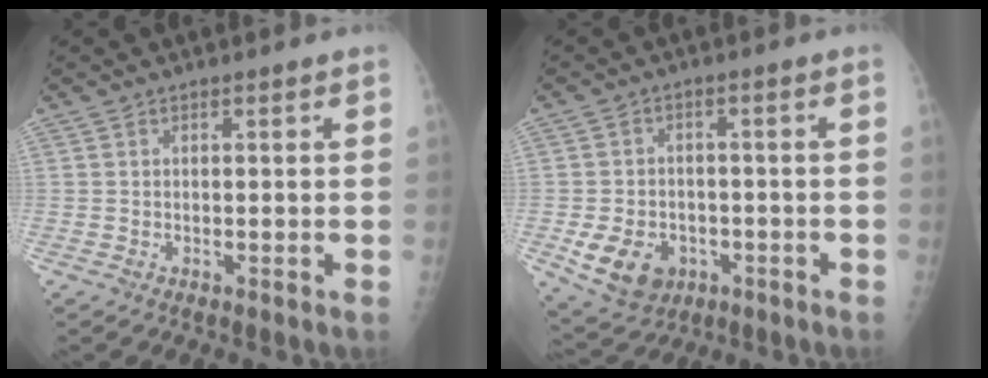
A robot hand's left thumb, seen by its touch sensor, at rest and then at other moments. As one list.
[{"total": 9.9, "force": [-3.4, 7.6, 5.3], "torque": [-0.081, 0.012, -0.042]}]